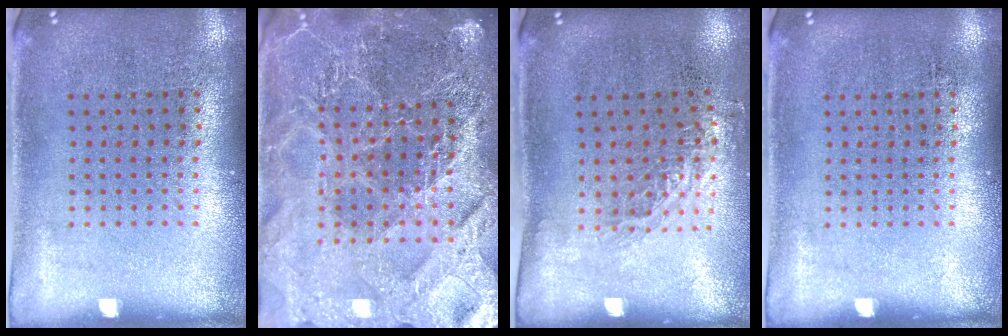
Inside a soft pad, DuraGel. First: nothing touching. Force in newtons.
{"total": 5.6, "press": 5.0, "slide": 2.6}
{"total": 0.8, "press": 0.8, "slide": 0.3}
{"total": 0.0}